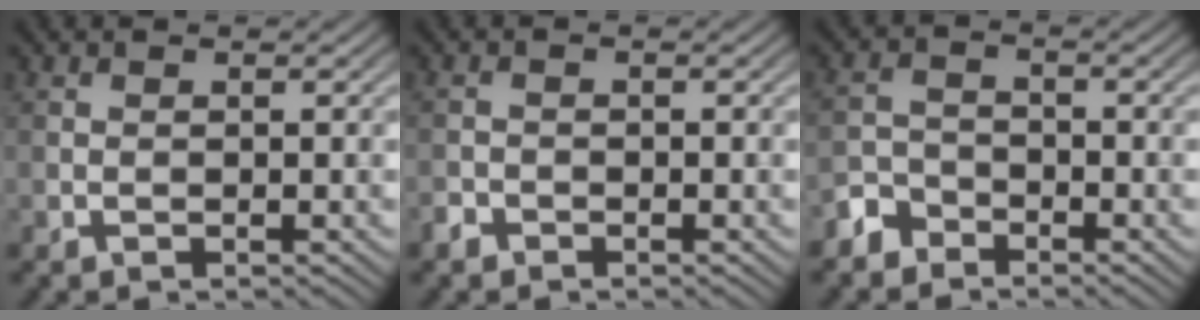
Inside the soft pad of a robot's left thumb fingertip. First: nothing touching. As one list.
[{"total": 1.2, "force": [-1.0, 0.7, 0.2], "torque": [-0.003, 0.000, -0.022]}, {"total": 3.2, "force": [-2.6, 1.8, 0.5], "torque": [-0.011, 0.004, -0.064]}]